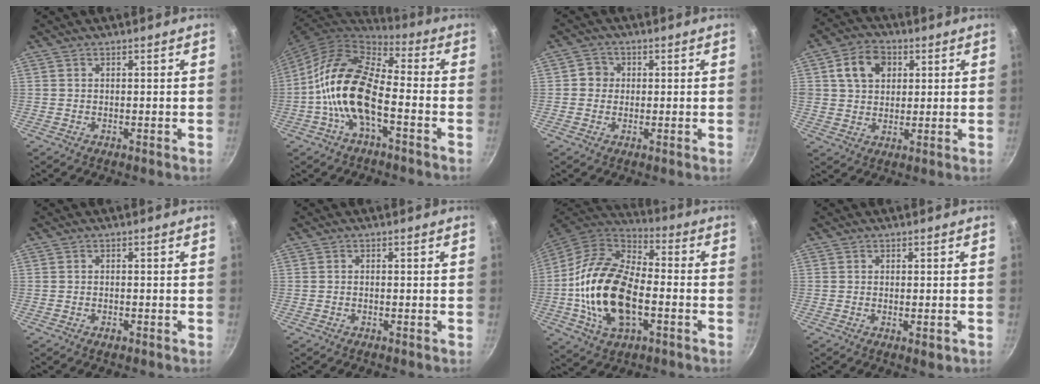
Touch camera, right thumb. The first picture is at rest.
{"total": 16.2, "force": [-4.1, 7.7, 13.7], "torque": [-0.248, 0.042, -0.095]}
{"total": 3.0, "force": [0.1, 2.9, 0.8], "torque": [0.009, 0.004, -0.005]}
{"total": 8.9, "force": [2.8, 6.9, 4.9], "torque": [-0.063, 0.006, 0.041]}
{"total": 1.2, "force": [-0.7, 0.6, 0.7], "torque": [-0.016, 0.003, -0.013]}
{"total": 0.5, "force": [-0.3, 0.2, 0.3], "torque": [-0.007, 0.005, -0.007]}
{"total": 21.3, "force": [-3.8, 12.2, 17.1], "torque": [-0.317, 0.027, -0.077]}
{"total": 2.3, "force": [-0.8, 0.8, 2.0], "torque": [-0.035, -0.005, -0.013]}